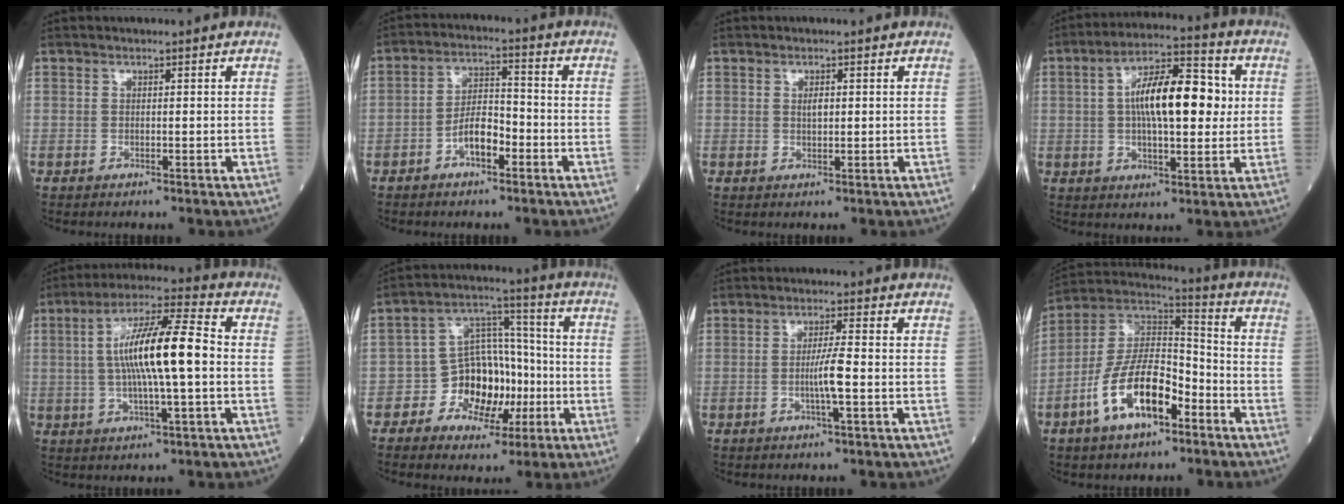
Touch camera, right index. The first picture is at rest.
{"total": 5.8, "force": [-2.8, 2.3, 4.6], "torque": [-0.083, 0.016, -0.052]}
{"total": 1.2, "force": [0.3, 0.5, 1.1], "torque": [-0.021, -0.002, 0.007]}
{"total": 13.3, "force": [1.7, 4.4, 12.5], "torque": [-0.211, 0.030, 0.023]}
{"total": 13.5, "force": [0.1, 1.6, 13.4], "torque": [-0.240, 0.016, -0.003]}
{"total": 10.9, "force": [-3.3, 7.6, 7.0], "torque": [-0.116, 0.034, -0.050]}
{"total": 4.2, "force": [-1.0, -0.2, 4.1], "torque": [-0.074, -0.003, -0.021]}
{"total": 14.2, "force": [-6.5, 5.7, 11.2], "torque": [-0.223, 0.017, -0.118]}